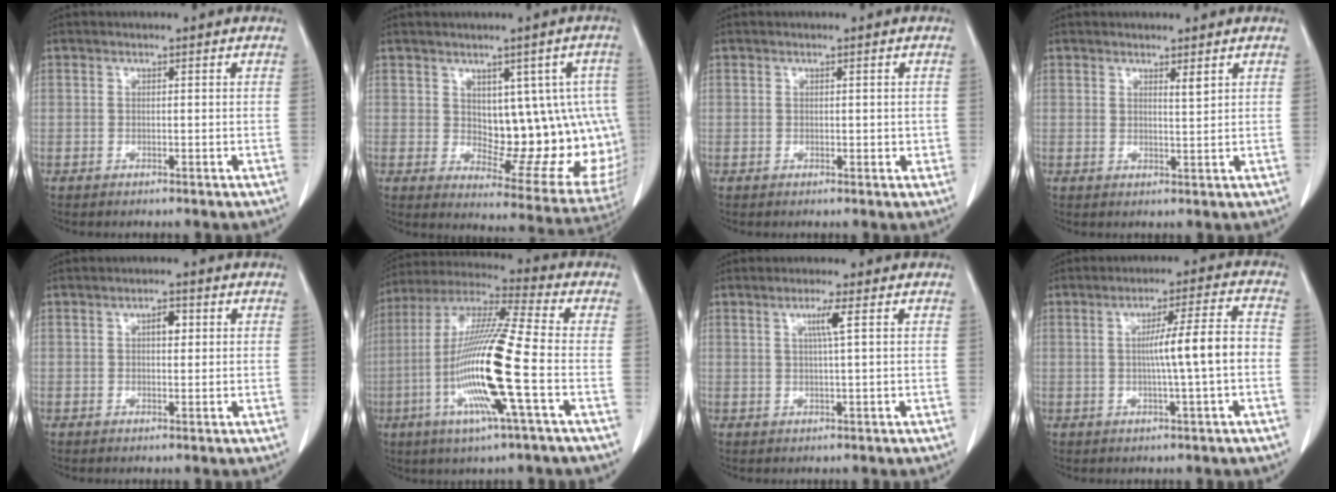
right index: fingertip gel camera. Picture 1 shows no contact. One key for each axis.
{"total": 15.3, "fx": 1.5, "fy": 7.9, "fz": 13.0, "tx": -0.132, "ty": 0.008, "tz": 0.039}
{"total": 1.5, "fx": 0.0, "fy": 0.9, "fz": 1.2, "tx": -0.015, "ty": -0.001, "tz": 0.003}
{"total": 1.7, "fx": 1.2, "fy": 0.1, "fz": 1.1, "tx": -0.022, "ty": -0.010, "tz": 0.022}
{"total": 2.3, "fx": 0.6, "fy": 1.1, "fz": 2.0, "tx": -0.028, "ty": 0.003, "tz": 0.008}
{"total": 17.7, "fx": -4.5, "fy": 0.1, "fz": 17.1, "tx": -0.349, "ty": -0.012, "tz": -0.095}
{"total": 2.9, "fx": 1.0, "fy": -0.6, "fz": 2.7, "tx": -0.050, "ty": 0.000, "tz": 0.017}
{"total": 8.2, "fx": -0.8, "fy": -0.5, "fz": 8.1, "tx": -0.125, "ty": 0.011, "tz": -0.013}